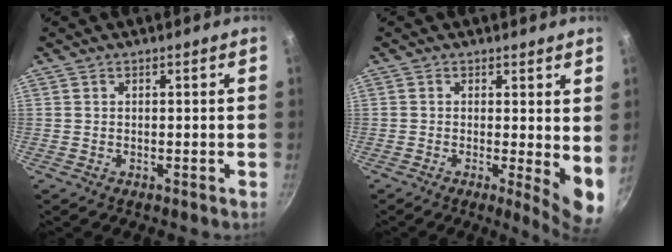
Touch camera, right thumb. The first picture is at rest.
{"total": 7.0, "force": [0.0, 1.9, 6.7], "torque": [-0.088, -0.020, 0.000]}